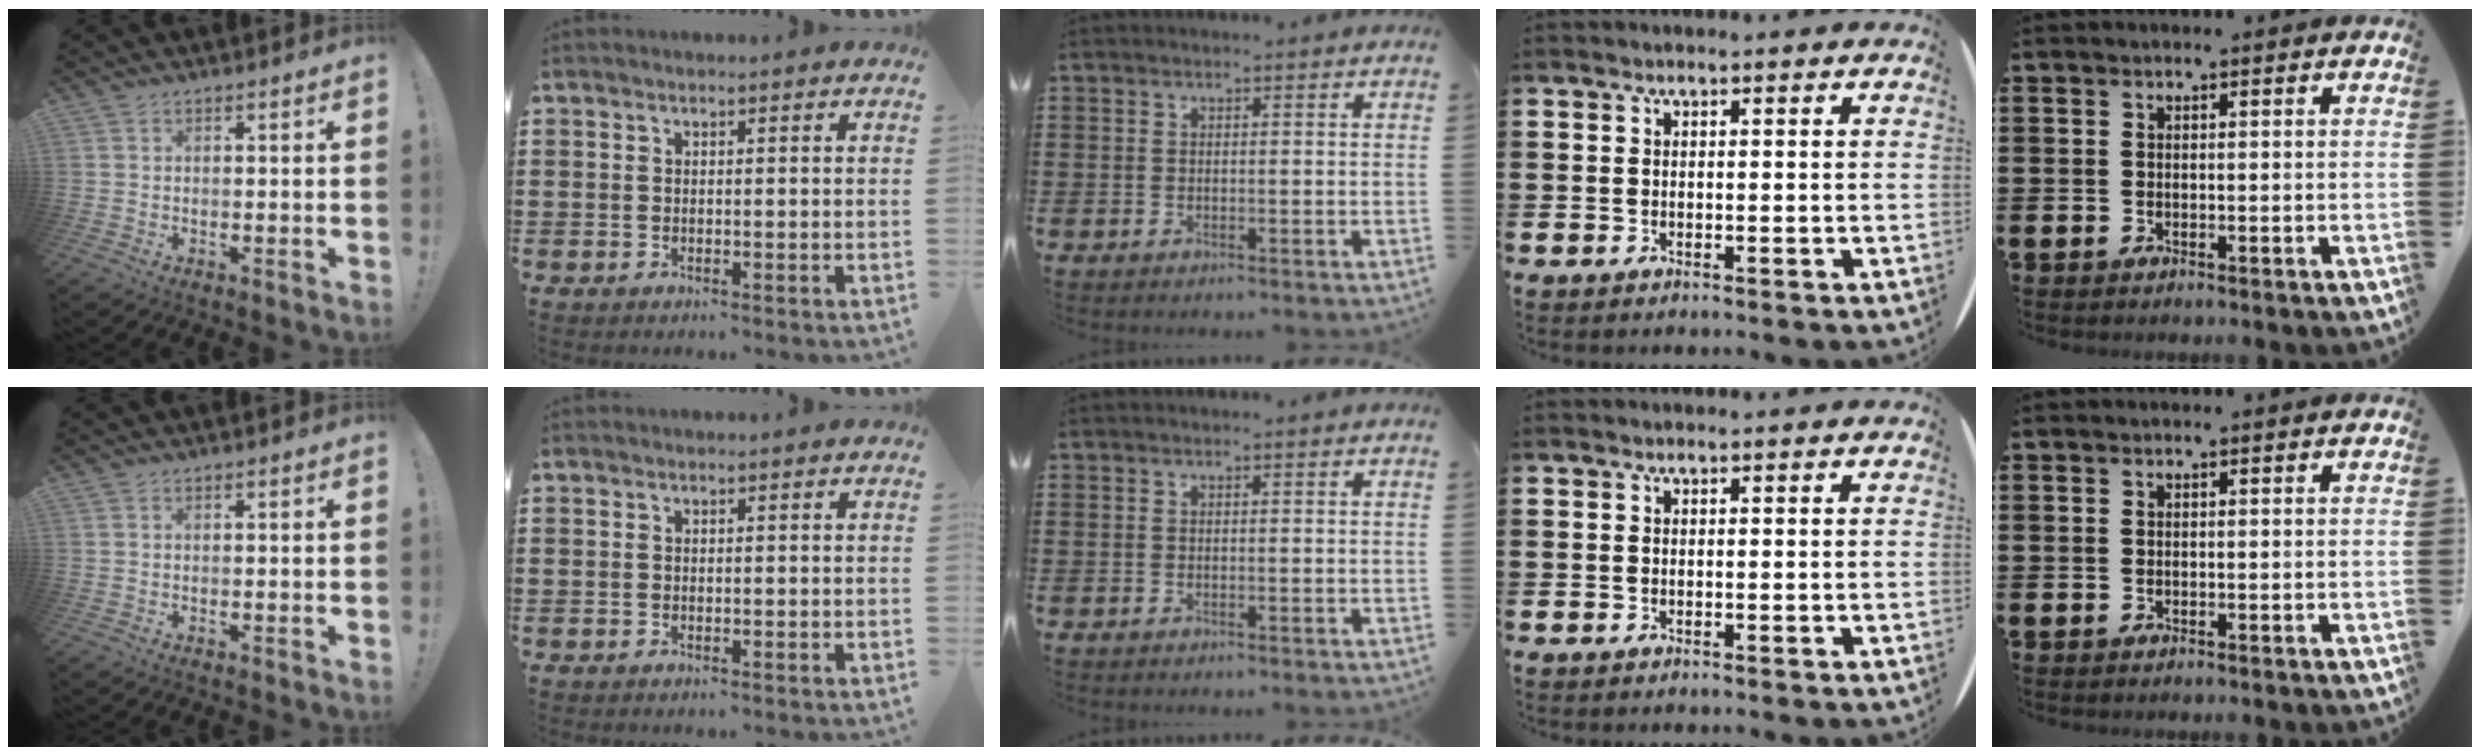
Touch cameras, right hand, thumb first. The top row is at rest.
{}